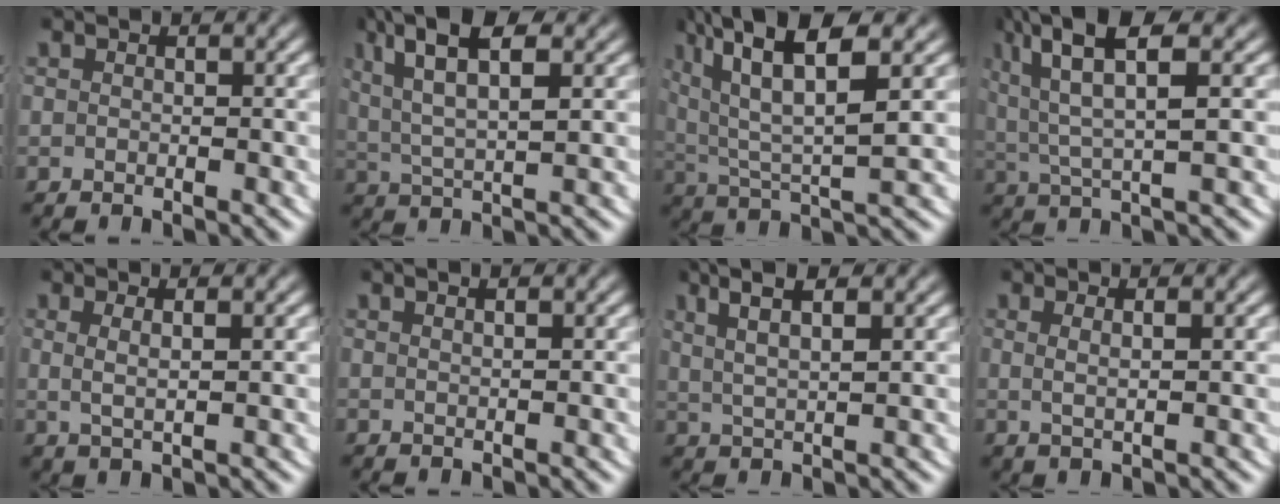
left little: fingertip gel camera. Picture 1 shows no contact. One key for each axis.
{"total": 7.0, "fx": 3.7, "fy": 2.5, "fz": 5.4, "tx": -0.104, "ty": 0.002, "tz": 0.064}
{"total": 9.1, "fx": 4.4, "fy": 3.5, "fz": 7.2, "tx": -0.141, "ty": 0.002, "tz": 0.076}
{"total": 7.3, "fx": 3.3, "fy": 2.4, "fz": 6.1, "tx": -0.117, "ty": 0.001, "tz": 0.057}
{"total": 2.2, "fx": 0.8, "fy": 0.5, "fz": 2.0, "tx": -0.035, "ty": -0.006, "tz": 0.022}
{"total": 0.9, "fx": 0.7, "fy": -0.4, "fz": 0.4, "tx": -0.005, "ty": -0.002, "tz": 0.015}
{"total": 5.1, "fx": 3.2, "fy": 1.5, "fz": 3.7, "tx": -0.064, "ty": 0.010, "tz": 0.053}
{"total": 1.4, "fx": 0.6, "fy": -0.1, "fz": 1.3, "tx": -0.023, "ty": -0.010, "tz": 0.020}